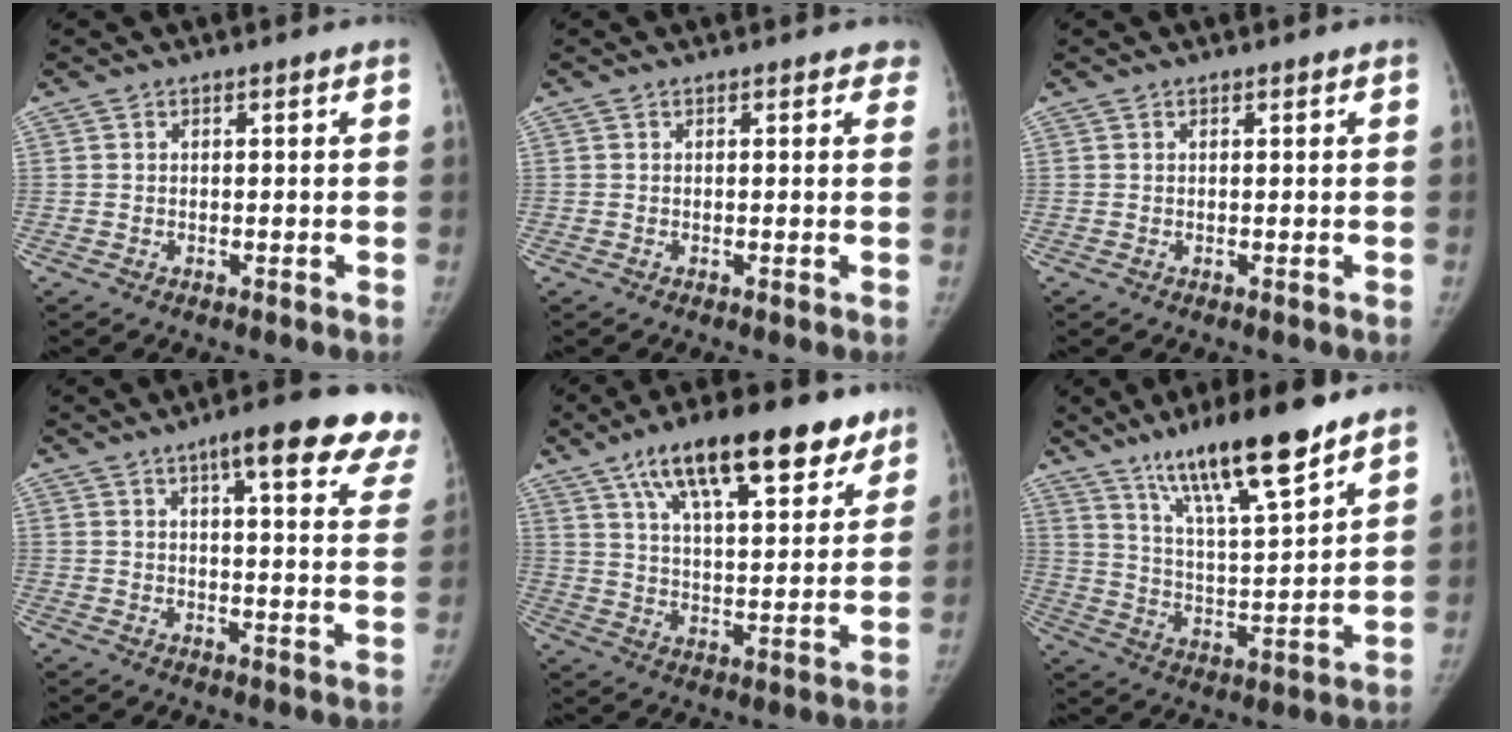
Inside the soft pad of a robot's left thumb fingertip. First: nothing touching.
{"total": 1.8, "force": [1.5, 1.1, 0.4], "torque": [0.020, -0.004, 0.000]}
{"total": 0.0}
{"total": 19.4, "force": [13.2, 4.5, 13.5], "torque": [-0.142, -0.032, 0.146]}
{"total": 21.3, "force": [13.1, 8.0, 14.8], "torque": [-0.192, -0.025, 0.208]}
{"total": 17.6, "force": [12.1, 2.8, 12.5], "torque": [-0.197, -0.064, 0.213]}